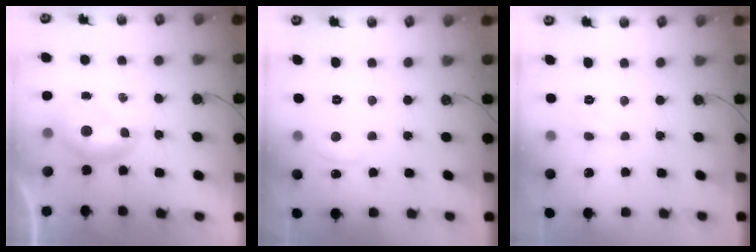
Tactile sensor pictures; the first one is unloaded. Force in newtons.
{"total": 0.5, "press": 0.3, "slide": 0.4}
{"total": 0.8, "press": 0.8, "slide": 0.3}